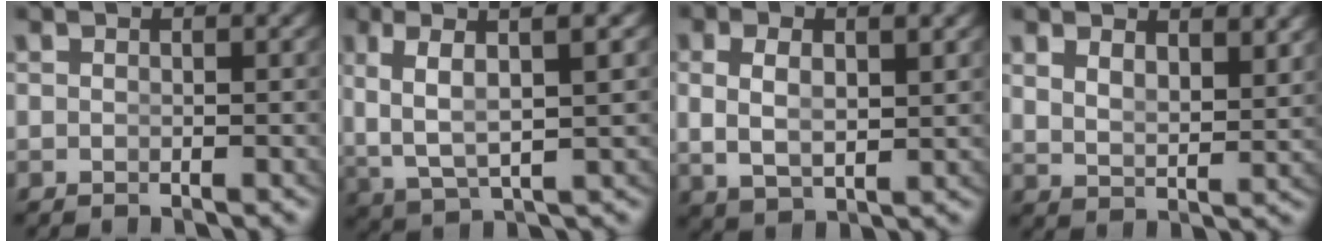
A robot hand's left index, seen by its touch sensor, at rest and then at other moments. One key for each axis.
{"total": 5.8, "fx": 1.5, "fy": 2.5, "fz": 5.1, "tx": -0.093, "ty": 0.006, "tz": 0.033}
{"total": 4.6, "fx": 0.7, "fy": 3.0, "fz": 3.4, "tx": -0.070, "ty": -0.010, "tz": 0.027}
{"total": 2.8, "fx": 2.1, "fy": 0.8, "fz": 1.6, "tx": -0.036, "ty": -0.021, "tz": 0.050}